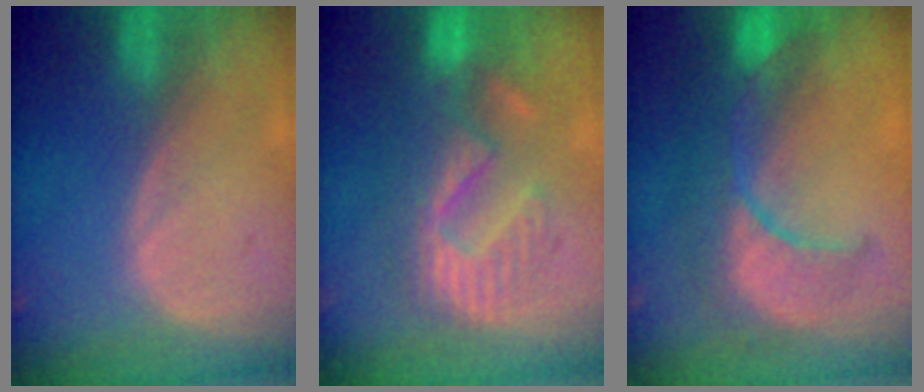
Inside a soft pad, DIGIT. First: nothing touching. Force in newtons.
{"total": 9.8, "press": 9.5, "slide": 2.5}
{"total": 9.7, "press": 9.2, "slide": 3.1}